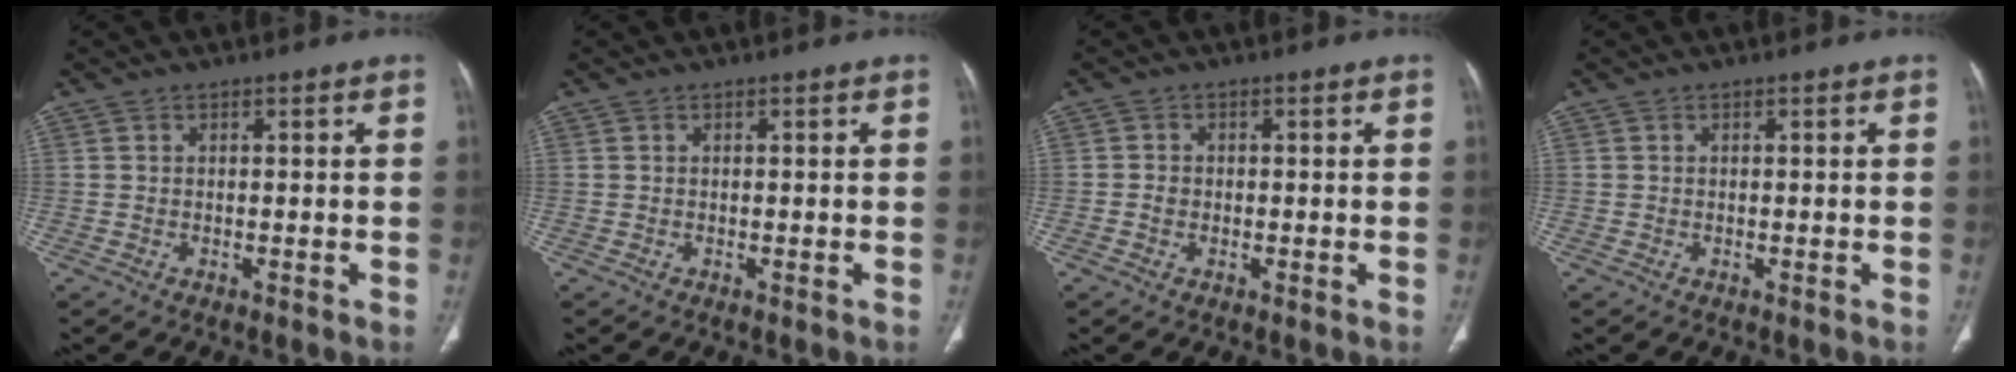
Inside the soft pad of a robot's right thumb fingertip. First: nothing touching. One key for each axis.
{"total": 0.0}
{"total": 1.4, "fx": -0.4, "fy": 1.2, "fz": 0.7, "tx": -0.011, "ty": 0.004, "tz": -0.008}
{"total": 0.0}